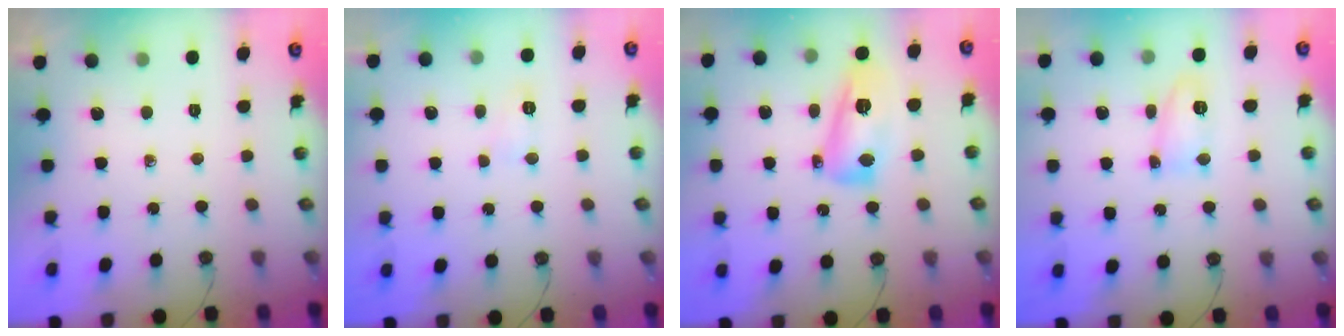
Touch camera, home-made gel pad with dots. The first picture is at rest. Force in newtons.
{"total": 5.5, "press": 5.5, "slide": 0.7}
{"total": 14.1, "press": 14.1, "slide": 1.3}
{"total": 21.8, "press": 9.7, "slide": 19.6}